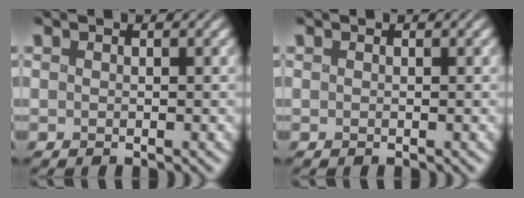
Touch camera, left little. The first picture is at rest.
{"total": 0.0}